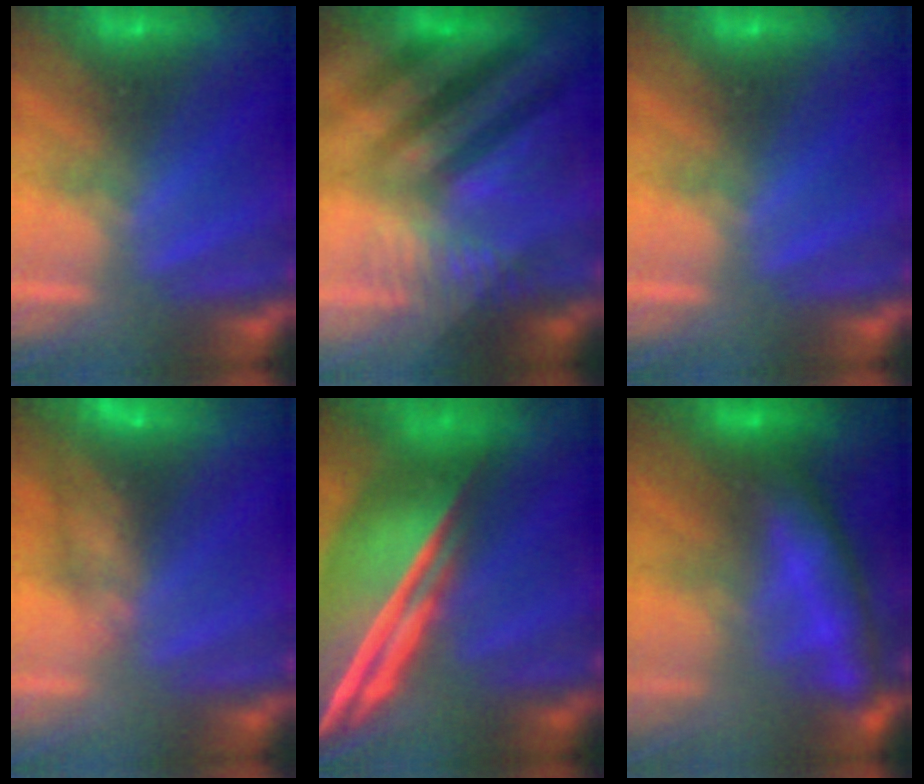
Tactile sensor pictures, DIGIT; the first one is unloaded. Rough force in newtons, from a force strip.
{"total": 6.9}
{"total": 0.0}
{"total": 7.7}
{"total": 7.5}
{"total": 7.1}